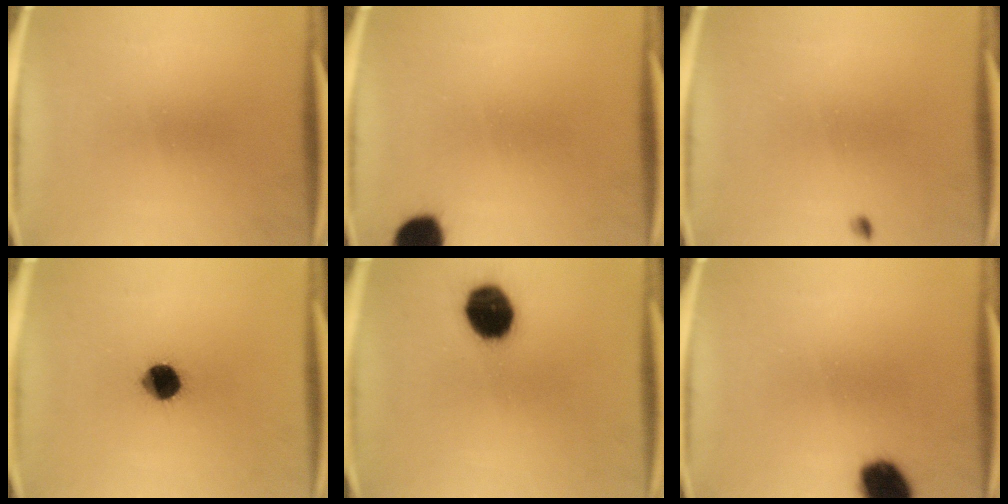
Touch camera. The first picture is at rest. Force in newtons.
{"total": 7.0}
{"total": 0.6}
{"total": 8.5}
{"total": 13.1}
{"total": 9.6}